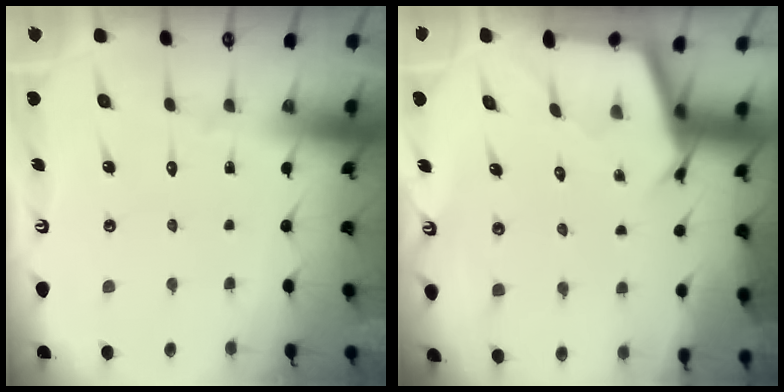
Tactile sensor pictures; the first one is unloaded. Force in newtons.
{"total": 2.8, "press": 2.8, "slide": 0.3}